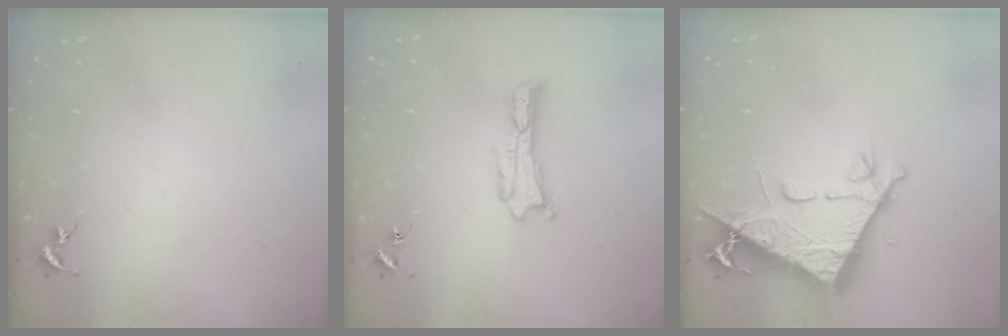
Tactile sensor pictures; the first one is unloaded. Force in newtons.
{"total": 0.5, "press": 0.5, "slide": 0.2}
{"total": 9.2, "press": 9.1, "slide": 1.4}